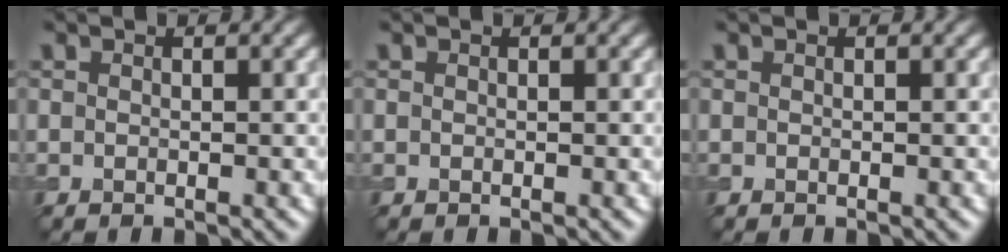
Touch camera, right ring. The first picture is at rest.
{"total": 0.0}
{"total": 0.0}